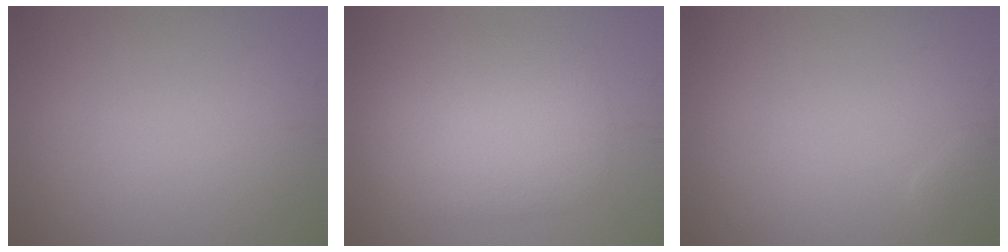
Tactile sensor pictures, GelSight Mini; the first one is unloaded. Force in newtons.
{"total": 5.4, "press": 5.3, "slide": 0.2}
{"total": 0.8, "press": 0.8, "slide": 0.0}